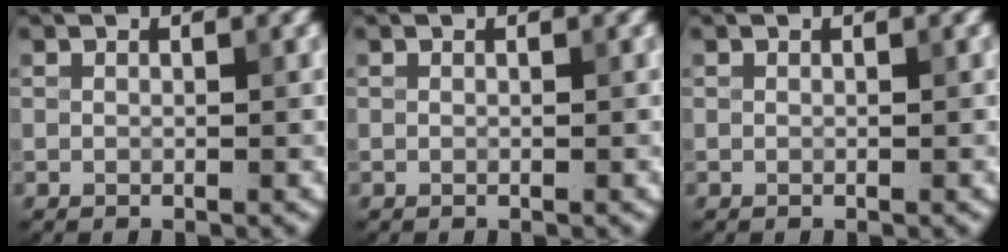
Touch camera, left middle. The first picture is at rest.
{"total": 0.0}
{"total": 0.0}